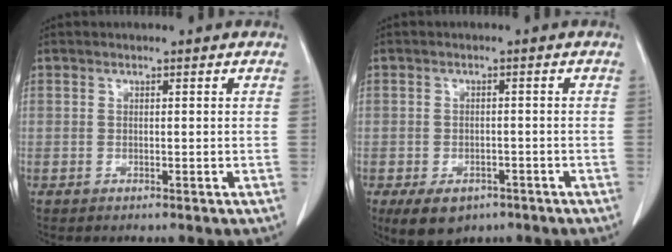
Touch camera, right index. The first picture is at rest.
{"total": 6.2, "force": [-3.9, 4.0, 2.8], "torque": [-0.041, -0.003, -0.051]}